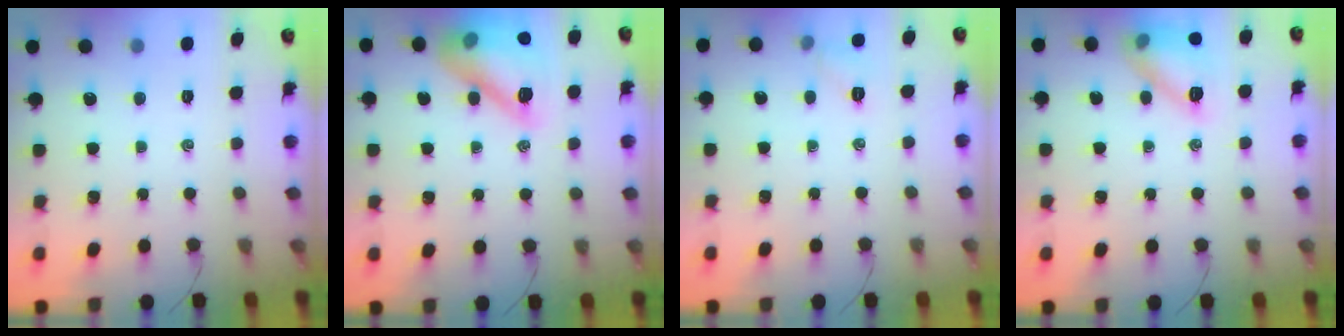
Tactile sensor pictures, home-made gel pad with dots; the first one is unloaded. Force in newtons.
{"total": 16.8, "press": 16.7, "slide": 1.9}
{"total": 5.2, "press": 4.9, "slide": 1.6}
{"total": 11.9, "press": 11.9, "slide": 0.3}